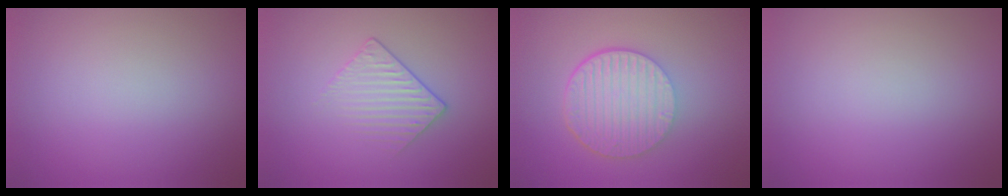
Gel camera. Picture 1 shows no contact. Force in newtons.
{"total": 1.9, "press": 1.6, "slide": 1.0}
{"total": 6.6, "press": 4.4, "slide": 4.9}
{"total": 0.0}